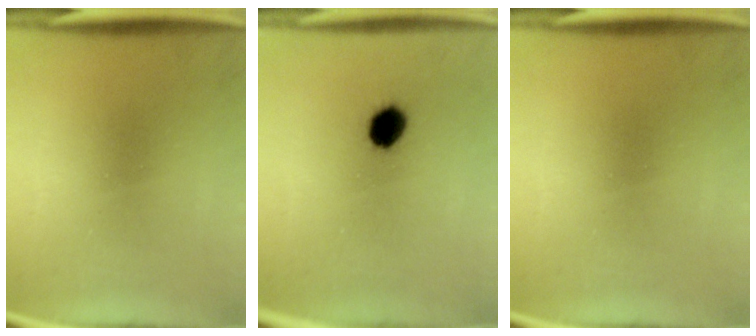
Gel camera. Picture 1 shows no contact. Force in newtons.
{"total": 3.8}
{"total": 0.0}